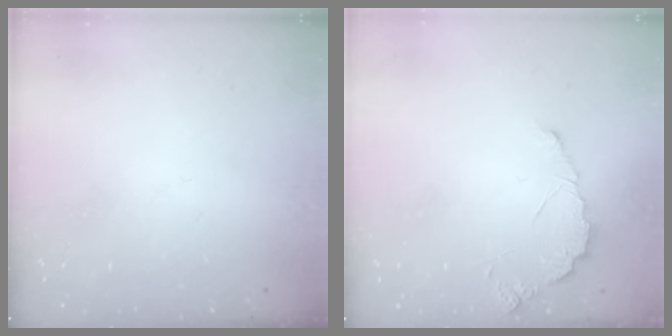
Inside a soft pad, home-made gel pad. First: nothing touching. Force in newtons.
{"total": 4.6, "press": 4.6, "slide": 0.4}